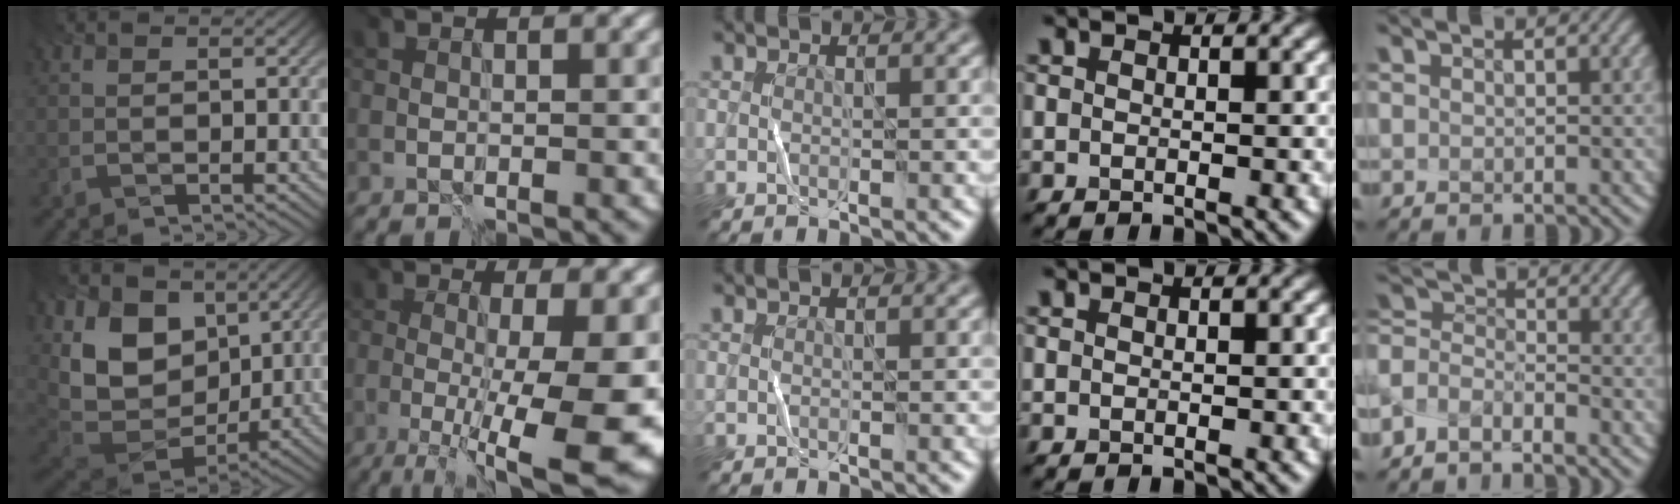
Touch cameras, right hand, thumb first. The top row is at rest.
{"thumb": {"total": 12.7, "force": [2.9, 9.4, 8.1], "torque": [-0.187, 0.000, 0.058]}, "index": {"total": 11.7, "force": [-2.6, 2.5, 11.2], "torque": [-0.138, -0.015, -0.032]}, "little": {"total": 3.8, "force": [-3.8, -0.1, -0.4], "torque": [0.000, -0.010, -0.071]}}